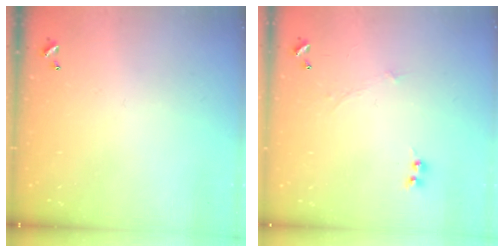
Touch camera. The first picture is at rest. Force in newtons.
{"total": 0.0}